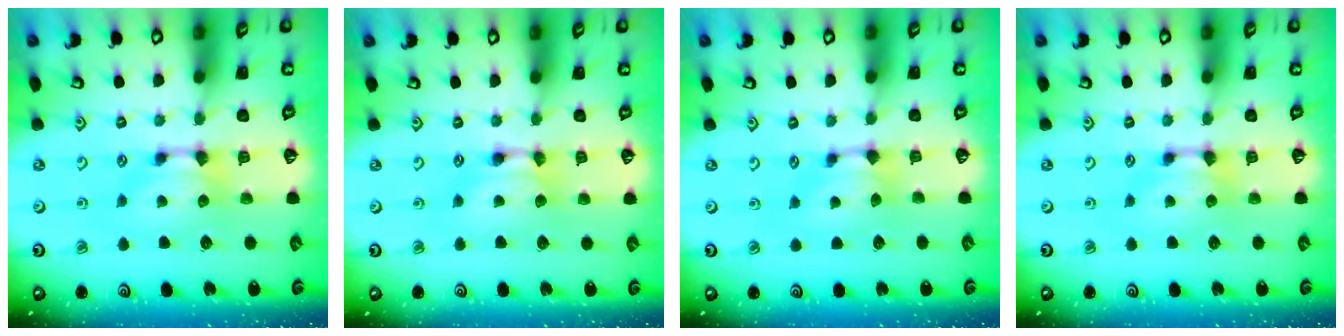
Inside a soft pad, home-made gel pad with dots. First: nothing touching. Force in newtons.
{"total": 1.8, "press": 1.7, "slide": 0.1}
{"total": 0.8, "press": 0.3, "slide": 0.7}
{"total": 0.0}